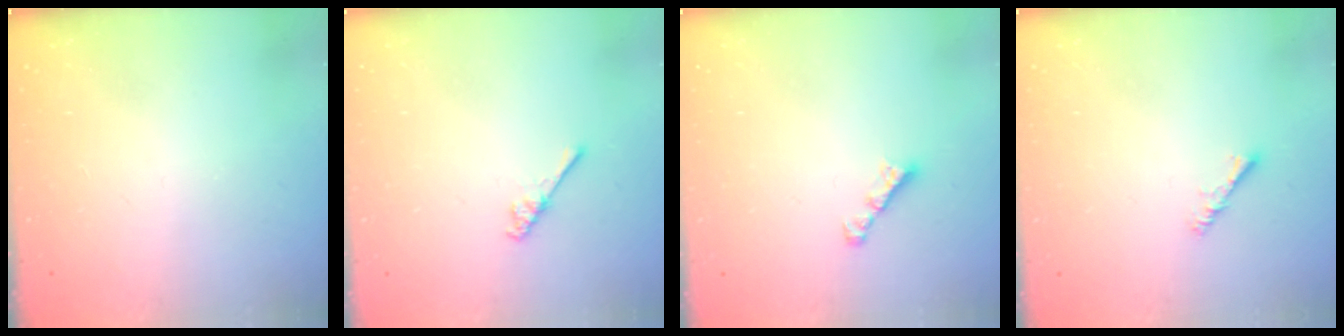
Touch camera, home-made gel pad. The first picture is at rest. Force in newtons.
{"total": 2.6, "press": 2.6, "slide": 0.3}
{"total": 1.7, "press": 1.6, "slide": 0.5}
{"total": 2.3, "press": 2.3, "slide": 0.4}